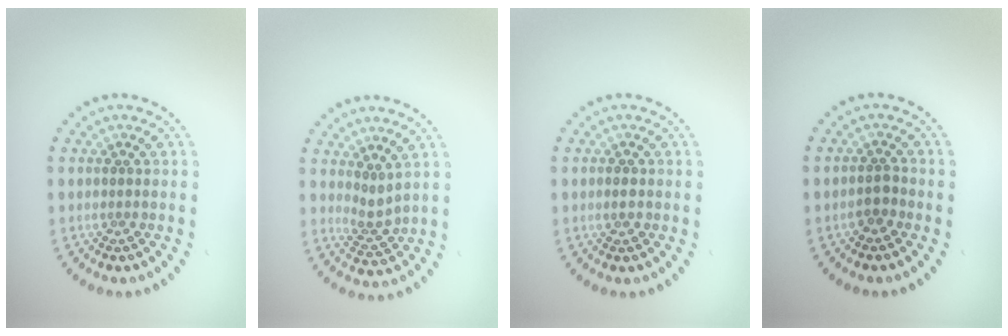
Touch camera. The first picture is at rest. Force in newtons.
{"total": 1.8, "press": 1.3, "slide": 1.2}
{"total": 0.8, "press": 0.8, "slide": 0.3}
{"total": 1.4, "press": 1.3, "slide": 0.7}